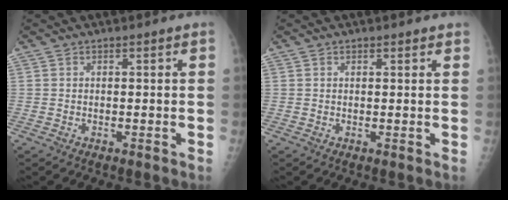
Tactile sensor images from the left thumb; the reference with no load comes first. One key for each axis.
{"total": 0.7, "fx": 0.6, "fy": 0.4, "fz": 0.2, "tx": 0.000, "ty": -0.005, "tz": 0.006}